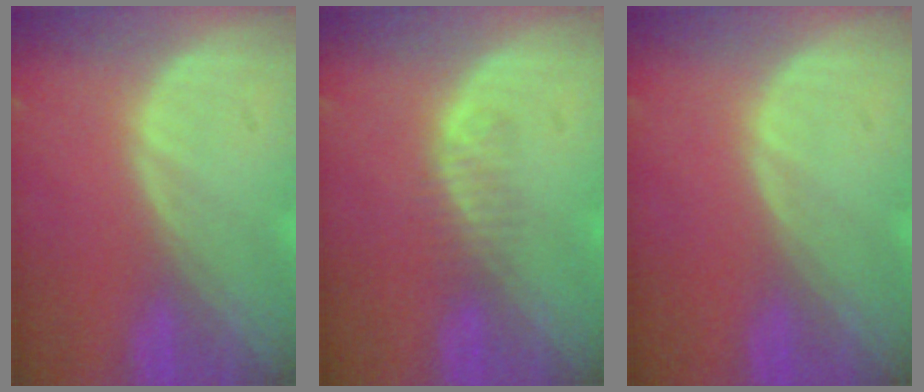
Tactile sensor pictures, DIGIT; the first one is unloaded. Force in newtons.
{"total": 1.9, "press": 1.6, "slide": 1.0}
{"total": 0.0}